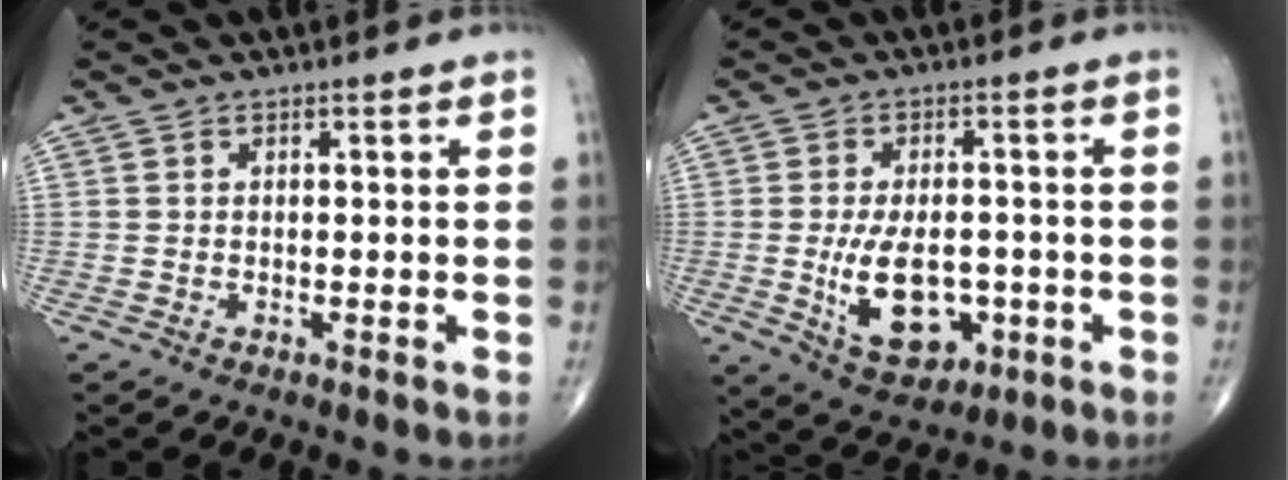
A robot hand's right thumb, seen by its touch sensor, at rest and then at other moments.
{"total": 11.3, "force": [-2.2, 6.6, 8.9], "torque": [-0.133, -0.003, -0.020]}